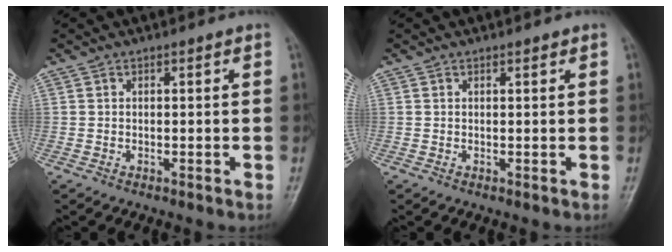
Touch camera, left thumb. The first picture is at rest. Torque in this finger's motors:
{"motor_torque": [-0.12, -0.08, -0.28, -0.12, -0.03]}